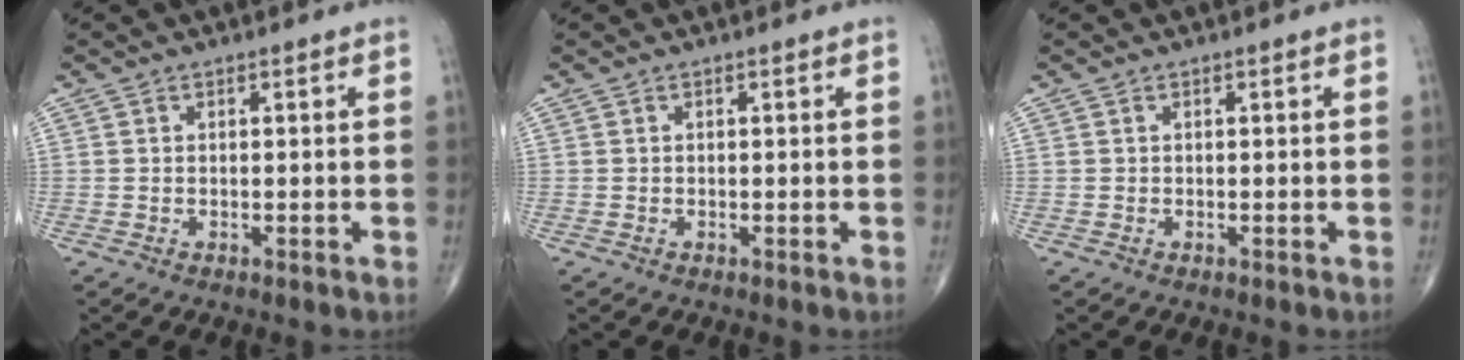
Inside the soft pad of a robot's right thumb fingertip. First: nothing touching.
{"total": 0.0}
{"total": 0.0}